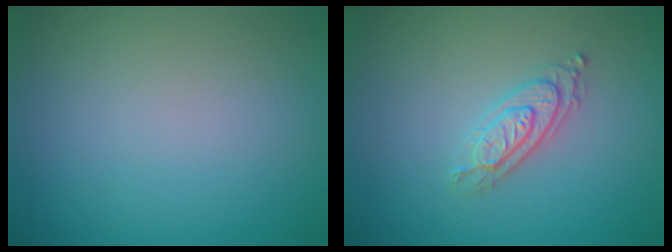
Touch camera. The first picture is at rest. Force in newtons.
{"total": 2.6, "press": 2.3, "slide": 1.3}